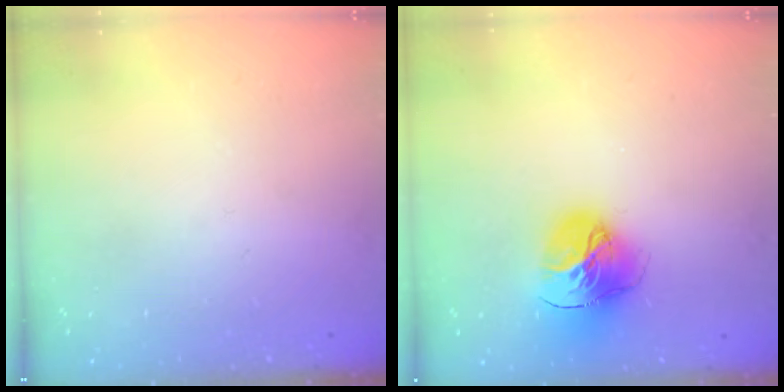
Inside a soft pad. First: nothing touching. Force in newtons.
{"total": 16.9, "press": 16.8, "slide": 1.7}